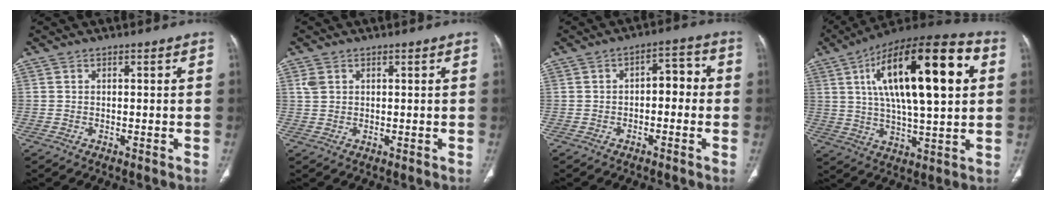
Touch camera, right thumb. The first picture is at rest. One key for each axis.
{"total": 1.9, "fx": 0.9, "fy": 1.4, "fz": 1.0, "tx": -0.022, "ty": 0.003, "tz": 0.023}
{"total": 5.5, "fx": -0.5, "fy": 3.2, "fz": 4.5, "tx": -0.042, "ty": 0.026, "tz": -0.017}
{"total": 26.4, "fx": 6.8, "fy": 9.1, "fz": 23.8, "tx": -0.384, "ty": 0.016, "tz": 0.100}